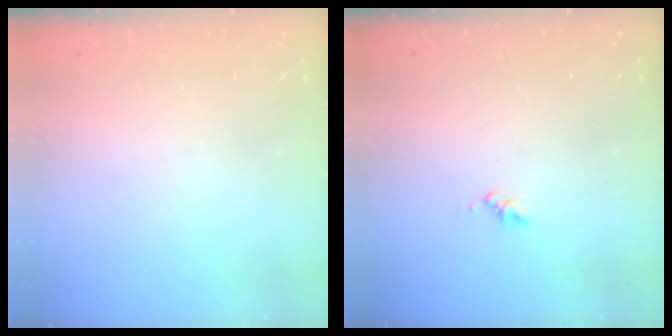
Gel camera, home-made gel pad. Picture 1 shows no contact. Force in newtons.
{"total": 1.6, "press": 1.6, "slide": 0.3}